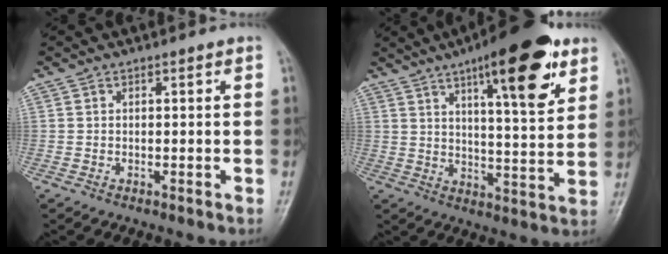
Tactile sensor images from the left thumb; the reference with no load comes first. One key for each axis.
{"total": 17.8, "fx": 9.7, "fy": 4.9, "fz": 14.1, "tx": -0.181, "ty": -0.039, "tz": 0.142}